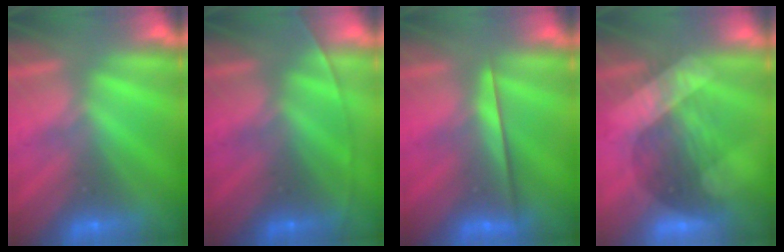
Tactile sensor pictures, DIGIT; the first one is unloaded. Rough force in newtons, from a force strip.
{"total": 1.5}
{"total": 2.3}
{"total": 3.2}